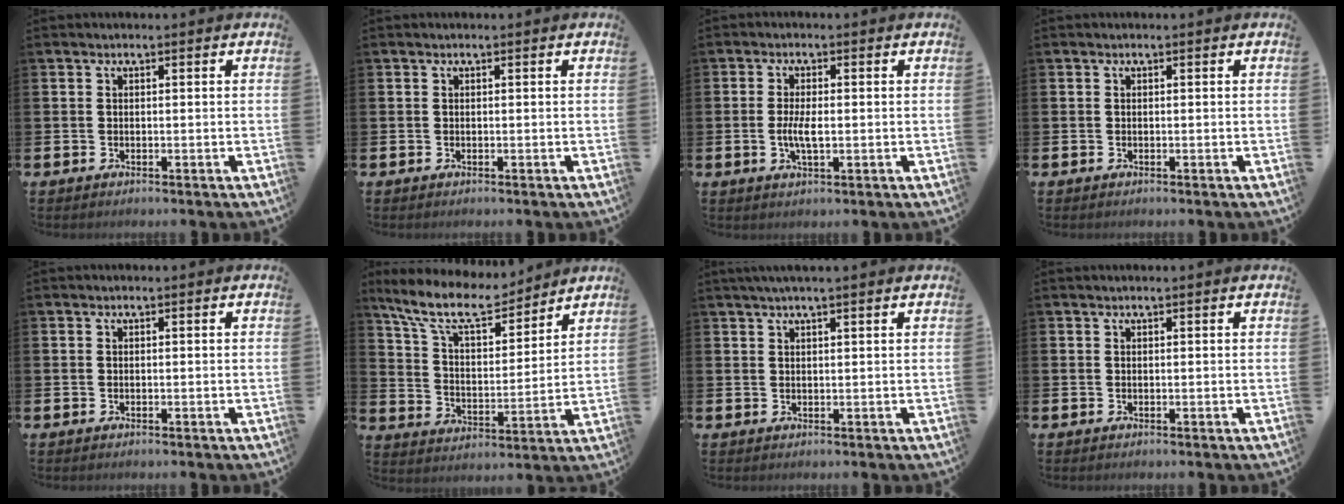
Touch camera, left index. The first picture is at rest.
{"total": 0.0}
{"total": 3.3, "force": [-0.3, 1.2, 3.1], "torque": [-0.063, -0.002, -0.010]}
{"total": 0.0}
{"total": 0.0}
{"total": 10.2, "force": [9.0, 2.7, 3.9], "torque": [-0.111, -0.049, 0.161]}
{"total": 2.0, "force": [1.7, -0.1, 1.1], "torque": [-0.022, 0.002, 0.030]}
{"total": 0.0}